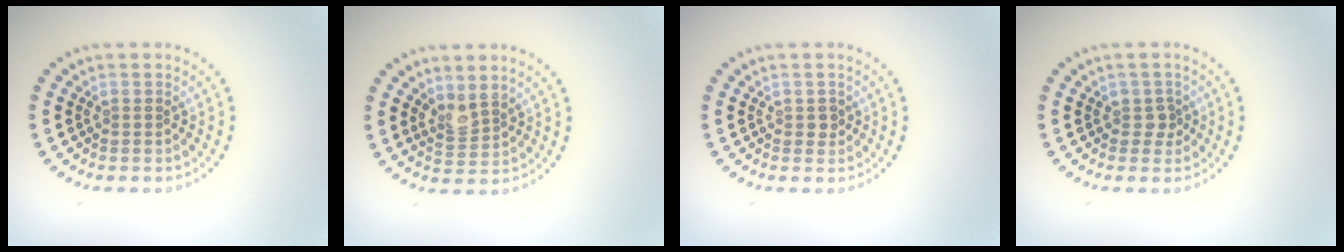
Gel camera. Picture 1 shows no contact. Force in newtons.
{"total": 2.1, "press": 1.8, "slide": 1.1}
{"total": 0.8, "press": 0.8, "slide": 0.2}
{"total": 1.3, "press": 1.1, "slide": 0.6}